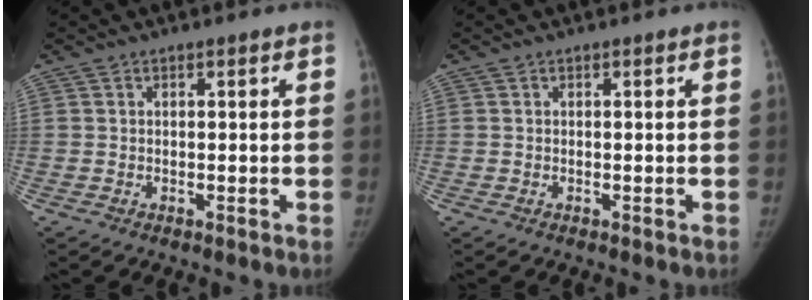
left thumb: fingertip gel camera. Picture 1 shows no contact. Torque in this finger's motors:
{"motor_torque": [0.01, -0.01, 0.13, -0.08, 0.00]}